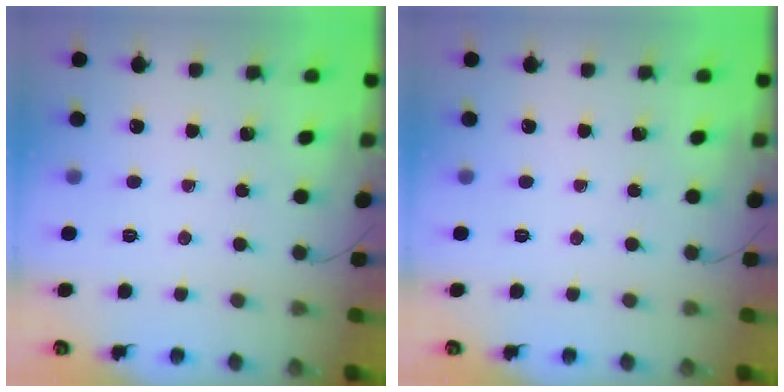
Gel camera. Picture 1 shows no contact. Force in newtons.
{"total": 0.0}